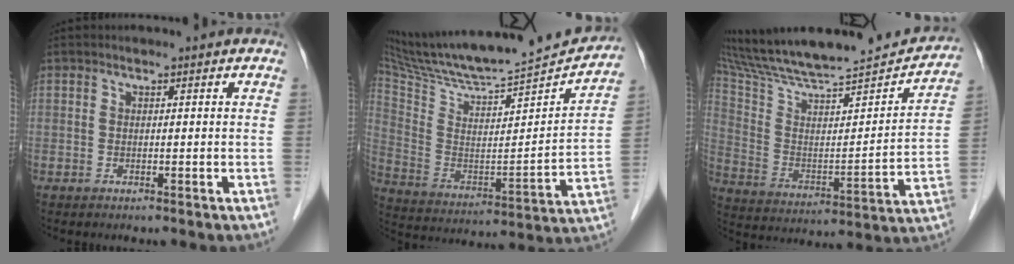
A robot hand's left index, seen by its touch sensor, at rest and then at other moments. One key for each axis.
{"total": 25.9, "fx": 24.2, "fy": 2.6, "fz": 8.9, "tx": -0.159, "ty": -0.039, "tz": 0.374}
{"total": 26.9, "fx": 24.7, "fy": 3.3, "fz": 10.2, "tx": -0.172, "ty": -0.033, "tz": 0.366}